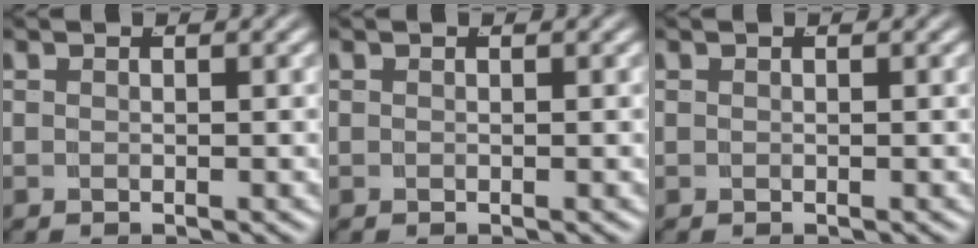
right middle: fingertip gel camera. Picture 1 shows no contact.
{"total": 0.0}
{"total": 0.0}